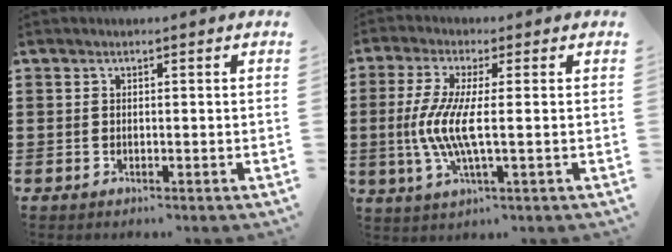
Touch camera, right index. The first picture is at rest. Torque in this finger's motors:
{"motor_torque": [1.70, -0.44, 0.71, 0.21]}